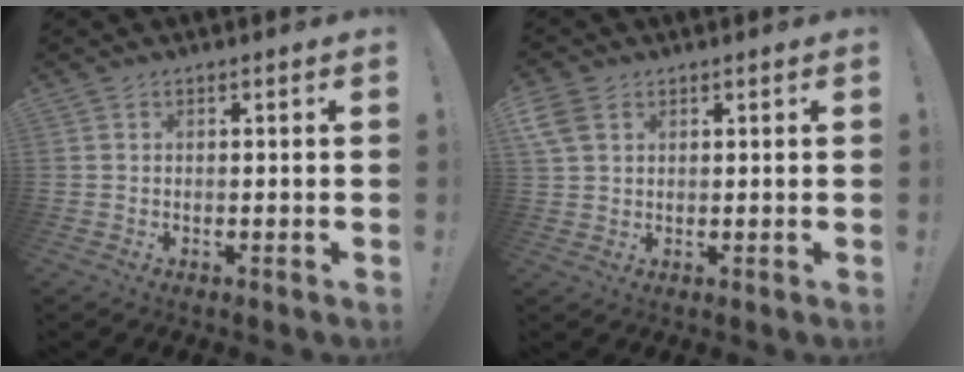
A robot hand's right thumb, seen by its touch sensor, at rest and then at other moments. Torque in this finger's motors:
{"motor_torque": [0.24, 0.40, 0.73, 0.22, 0.13]}